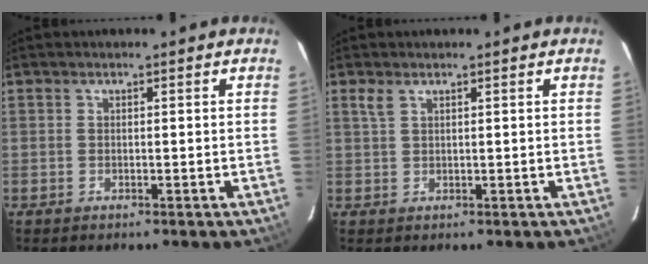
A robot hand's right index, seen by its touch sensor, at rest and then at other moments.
{"total": 1.6, "force": [1.0, 0.6, 1.0], "torque": [-0.022, 0.004, 0.021]}